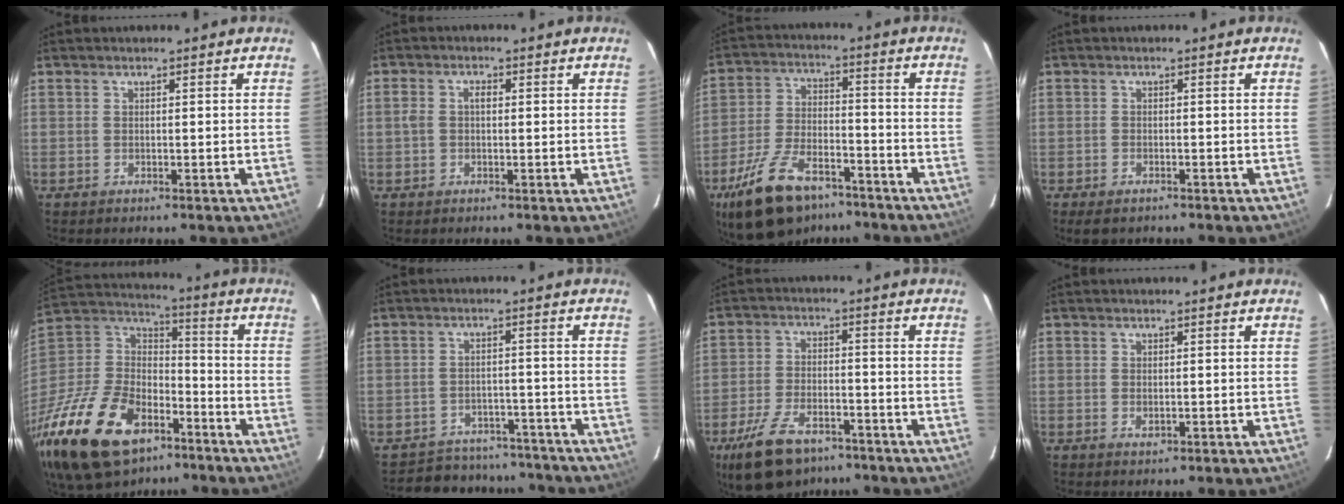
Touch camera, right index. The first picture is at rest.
{"total": 2.5, "force": [0.0, 1.6, 1.9], "torque": [-0.037, 0.008, -0.002]}
{"total": 18.0, "force": [-12.6, 8.3, 9.8], "torque": [-0.208, -0.014, -0.215]}
{"total": 3.2, "force": [-2.4, 1.5, 1.5], "torque": [-0.037, -0.009, -0.039]}
{"total": 34.2, "force": [-19.8, 19.3, 20.2], "torque": [-0.460, -0.019, -0.316]}
{"total": 14.3, "force": [-12.8, 5.7, 2.8], "torque": [-0.070, 0.032, -0.158]}
{"total": 13.4, "force": [-9.1, 6.7, 7.3], "torque": [-0.165, -0.009, -0.157]}
{"total": 1.0, "force": [-0.1, 0.7, 0.8], "torque": [-0.013, 0.000, 0.000]}